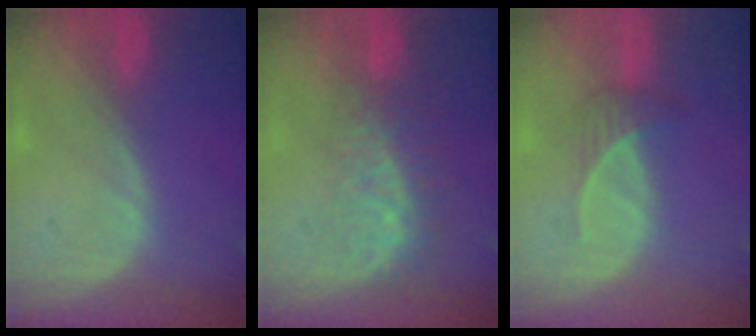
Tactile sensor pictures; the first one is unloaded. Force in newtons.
{"total": 8.3, "press": 7.3, "slide": 3.9}
{"total": 2.8, "press": 2.7, "slide": 0.9}